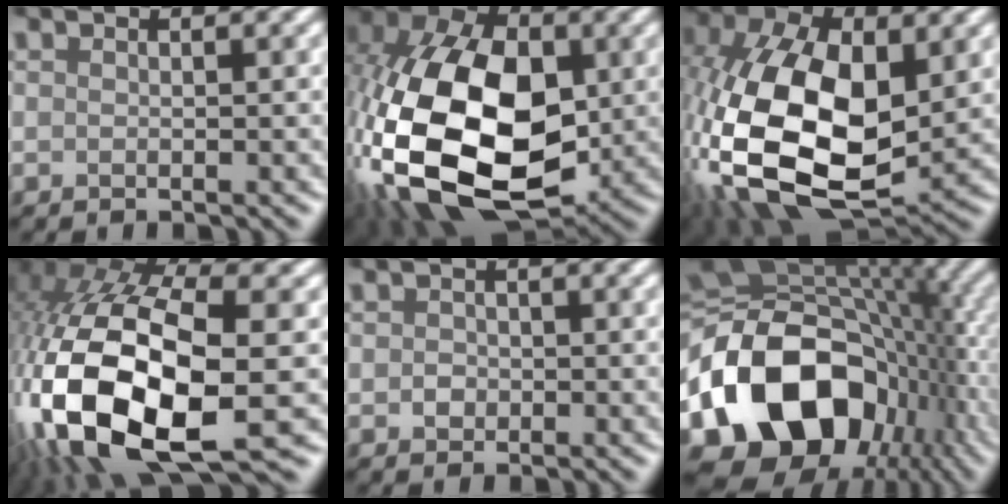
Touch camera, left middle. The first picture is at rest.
{"total": 18.0, "force": [-2.1, 11.6, 13.6], "torque": [-0.296, -0.011, -0.034]}
{"total": 16.7, "force": [-1.2, 10.0, 13.2], "torque": [-0.295, -0.015, -0.022]}
{"total": 17.6, "force": [-4.4, 8.9, 14.5], "torque": [-0.336, -0.036, -0.061]}
{"total": 1.0, "force": [-0.2, 0.9, 0.3], "torque": [0.000, 0.002, -0.007]}
{"total": 16.3, "force": [-3.7, 11.6, 10.8], "torque": [-0.202, -0.013, -0.068]}